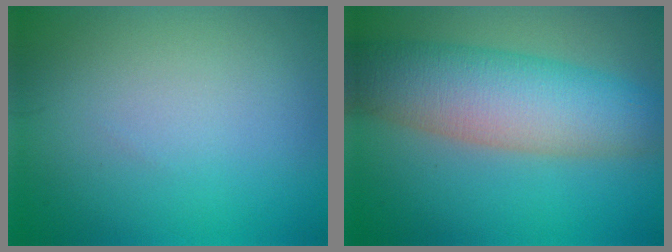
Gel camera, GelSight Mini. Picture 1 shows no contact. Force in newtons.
{"total": 8.5, "press": 8.5, "slide": 0.3}